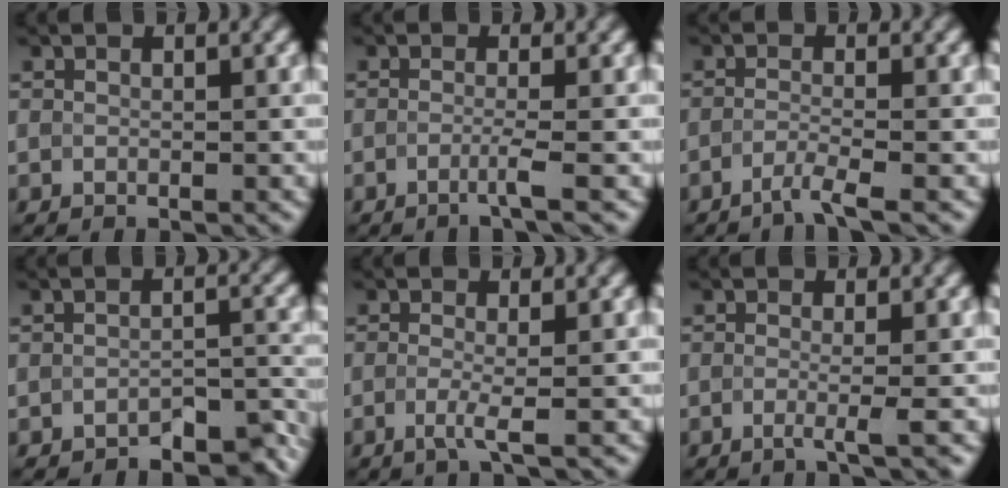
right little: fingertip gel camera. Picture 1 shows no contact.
{"total": 1.5, "force": [-1.3, -0.1, 0.8], "torque": [-0.012, -0.003, -0.034]}
{"total": 2.1, "force": [-2.0, -0.3, 0.5], "torque": [-0.009, 0.001, -0.047]}
{"total": 4.3, "force": [-4.0, 1.0, 1.0], "torque": [-0.011, -0.001, -0.053]}
{"total": 1.5, "force": [-0.9, 0.1, 1.2], "torque": [-0.025, -0.005, -0.017]}
{"total": 1.7, "force": [-0.9, 0.3, 1.4], "torque": [-0.017, -0.008, -0.020]}